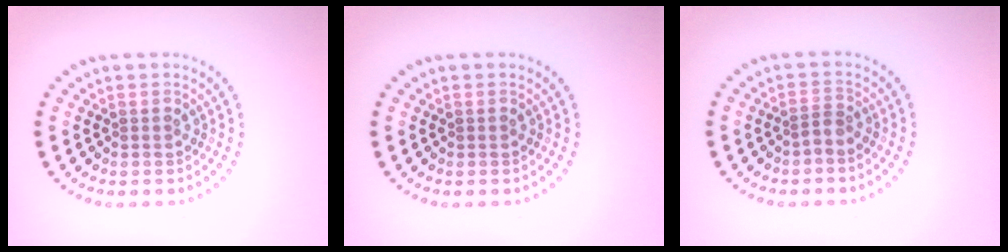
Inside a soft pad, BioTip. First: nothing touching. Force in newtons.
{"total": 0.0}
{"total": 1.0, "press": 0.6, "slide": 0.8}